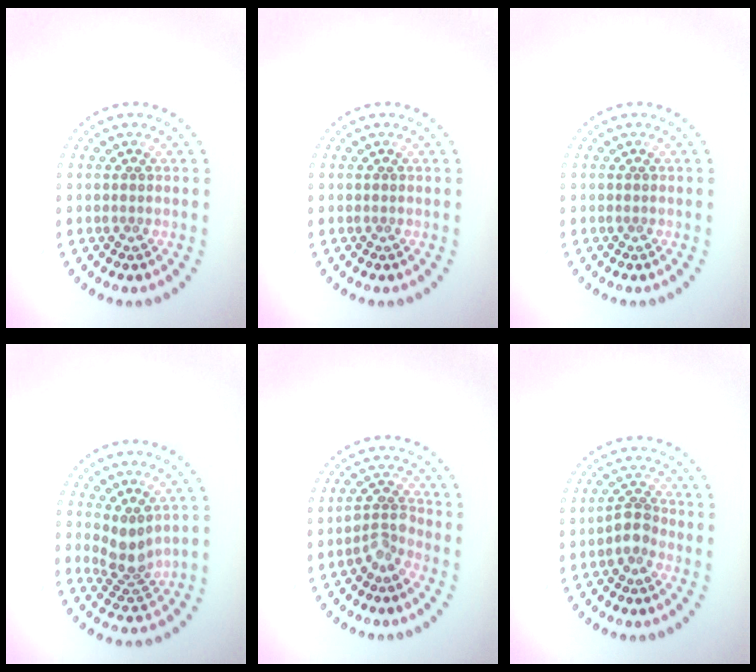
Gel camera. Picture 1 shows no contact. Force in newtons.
{"total": 0.0}
{"total": 0.0}
{"total": 2.7, "press": 2.0, "slide": 1.8}
{"total": 2.4, "press": 1.7, "slide": 1.6}
{"total": 2.0, "press": 1.6, "slide": 1.2}